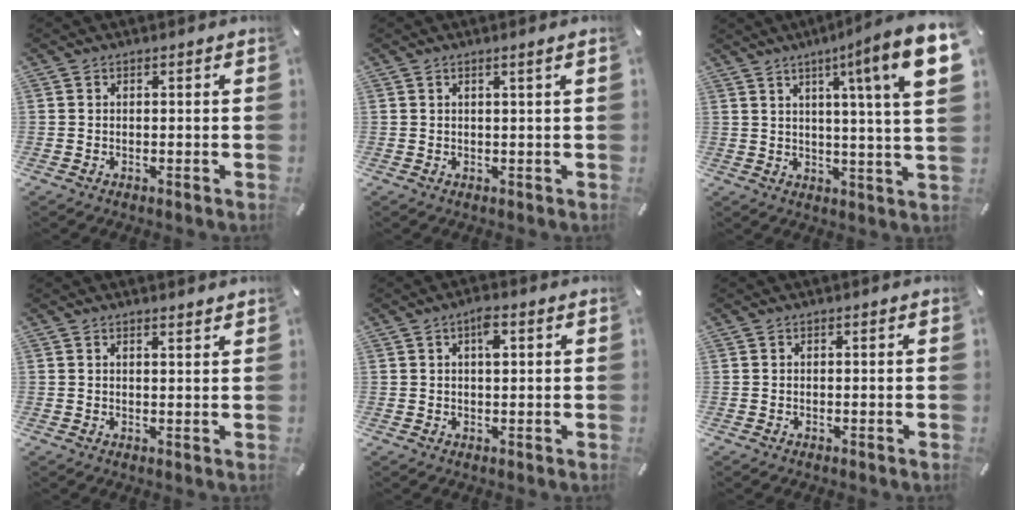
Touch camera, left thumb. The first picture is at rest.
{"total": 1.9, "force": [0.7, -0.2, 1.8], "torque": [-0.031, -0.003, 0.011]}
{"total": 14.0, "force": [5.9, 0.6, 12.7], "torque": [-0.192, -0.041, 0.078]}
{"total": 1.4, "force": [1.3, -0.1, 0.3], "torque": [-0.006, -0.005, 0.025]}
{"total": 3.2, "force": [0.9, 1.1, 2.8], "torque": [-0.050, 0.005, 0.012]}
{"total": 0.0}